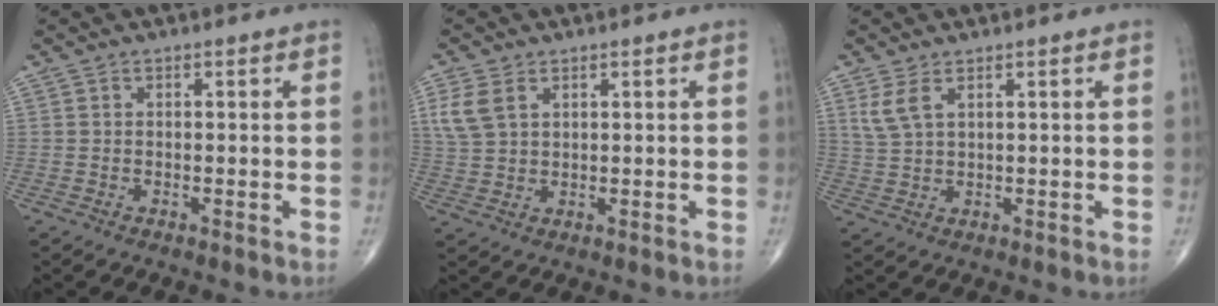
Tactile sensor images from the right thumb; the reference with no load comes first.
{"total": 5.4, "force": [2.3, 3.3, 3.5], "torque": [-0.078, 0.000, 0.054]}
{"total": 3.9, "force": [2.0, 1.6, 2.9], "torque": [-0.068, 0.000, 0.051]}